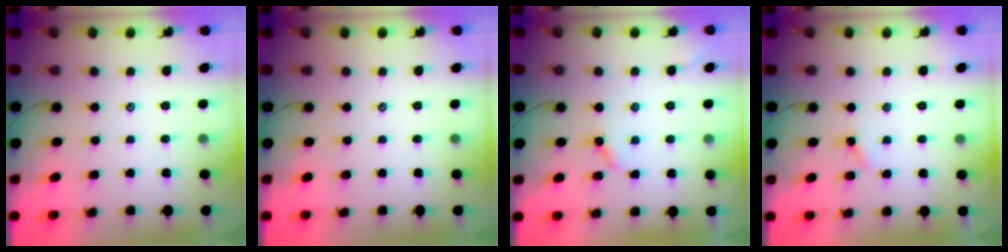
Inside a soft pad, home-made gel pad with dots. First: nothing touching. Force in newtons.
{"total": 0.0}
{"total": 3.2, "press": 3.2, "slide": 0.5}
{"total": 3.9, "press": 3.9, "slide": 0.3}